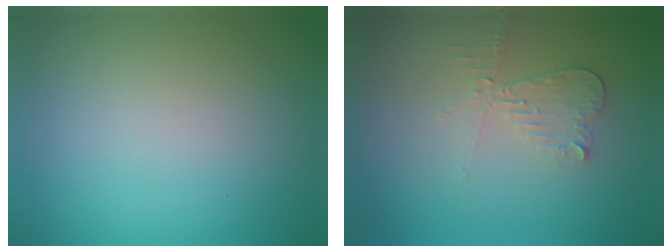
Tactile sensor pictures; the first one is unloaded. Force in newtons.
{"total": 2.0, "press": 1.9, "slide": 0.7}